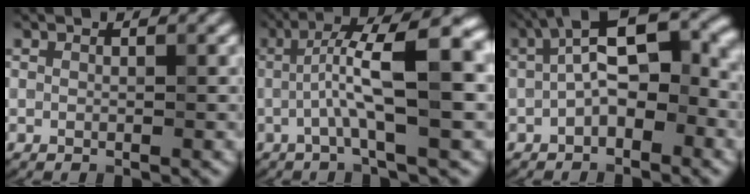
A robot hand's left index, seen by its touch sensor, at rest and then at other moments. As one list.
[{"total": 9.7, "force": [0.0, 2.1, 9.4], "torque": [-0.144, 0.023, -0.007]}, {"total": 7.9, "force": [-0.3, 3.5, 7.0], "torque": [-0.119, 0.028, -0.021]}]